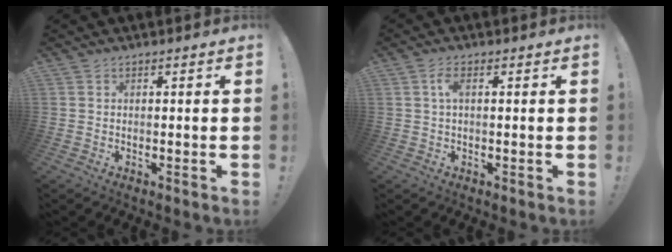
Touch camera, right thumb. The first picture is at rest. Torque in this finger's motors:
{"motor_torque": [0.67, 0.59, 0.47, 0.19, 0.08]}